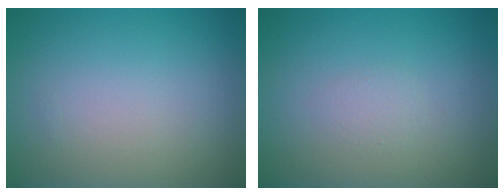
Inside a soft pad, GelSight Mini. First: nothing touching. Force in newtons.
{"total": 0.8, "press": 0.8, "slide": 0.1}